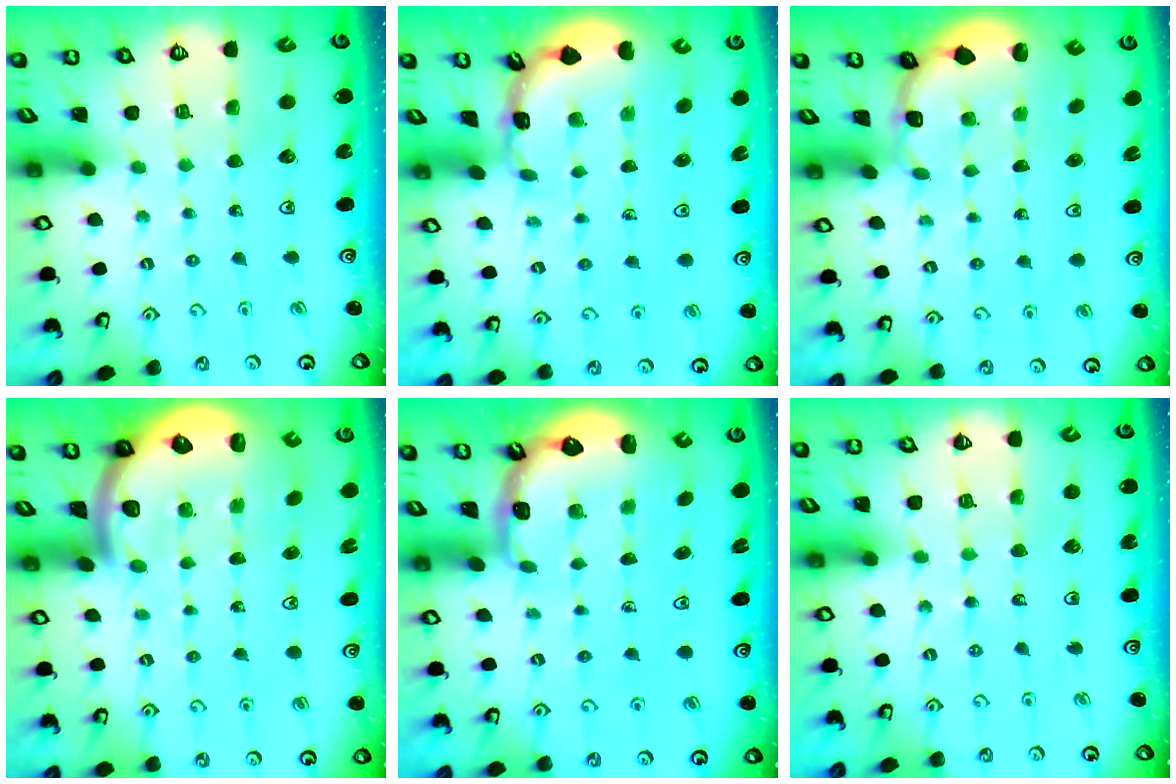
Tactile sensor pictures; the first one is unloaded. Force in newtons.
{"total": 1.9, "press": 1.9, "slide": 0.1}
{"total": 1.8, "press": 1.7, "slide": 0.7}
{"total": 4.3, "press": 4.2, "slide": 1.1}
{"total": 2.3, "press": 2.0, "slide": 1.2}
{"total": 4.3, "press": 4.0, "slide": 1.4}